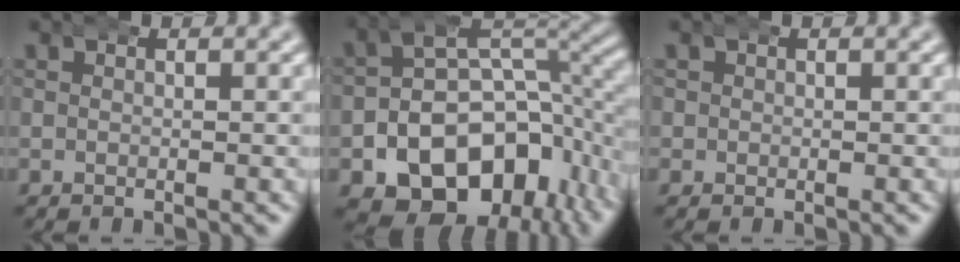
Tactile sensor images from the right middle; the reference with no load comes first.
{"total": 19.6, "force": [-6.1, 15.4, 10.5], "torque": [-0.196, -0.068, -0.087]}
{"total": 0.7, "force": [0.0, 0.7, -0.1], "torque": [-0.003, -0.004, 0.001]}